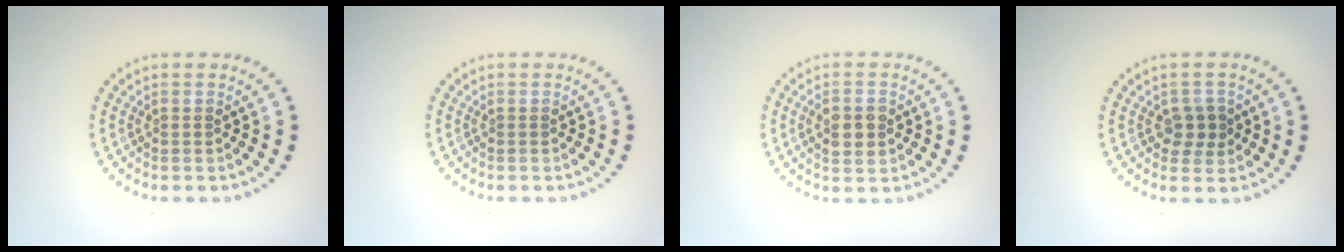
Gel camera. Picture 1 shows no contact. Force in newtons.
{"total": 0.0}
{"total": 2.9, "press": 2.9, "slide": 0.2}
{"total": 2.1, "press": 2.0, "slide": 0.7}